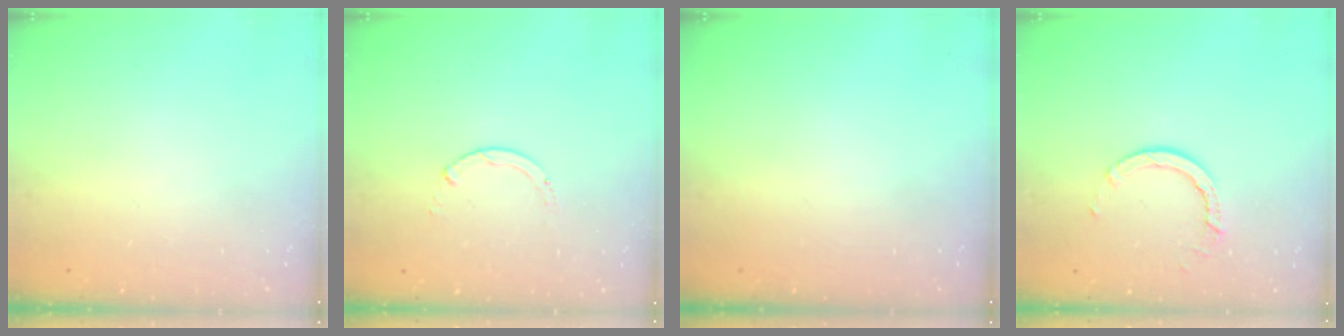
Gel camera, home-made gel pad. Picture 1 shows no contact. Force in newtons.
{"total": 0.8, "press": 0.7, "slide": 0.1}
{"total": 0.0}
{"total": 4.9, "press": 4.9, "slide": 0.5}